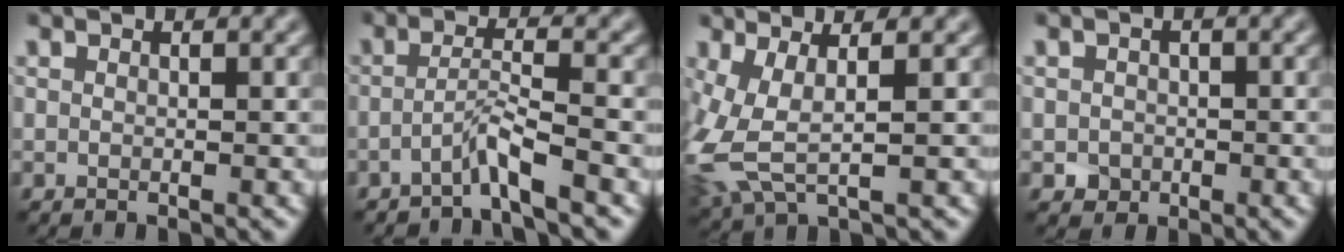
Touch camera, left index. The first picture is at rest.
{"total": 2.4, "force": [-1.7, -0.3, 1.7], "torque": [-0.032, 0.010, -0.041]}
{"total": 5.4, "force": [-0.1, 2.1, 5.0], "torque": [-0.140, -0.007, 0.000]}
{"total": 1.3, "force": [-0.3, 1.2, 0.4], "torque": [-0.001, -0.004, -0.005]}